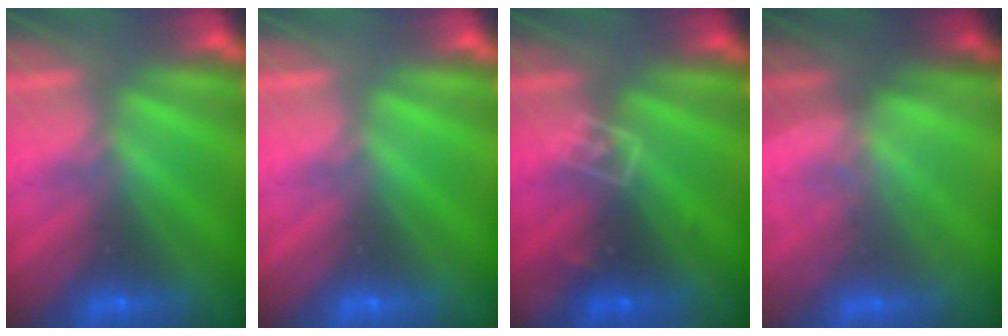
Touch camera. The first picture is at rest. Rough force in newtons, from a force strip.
{"total": 0.0}
{"total": 2.8}
{"total": 1.3}